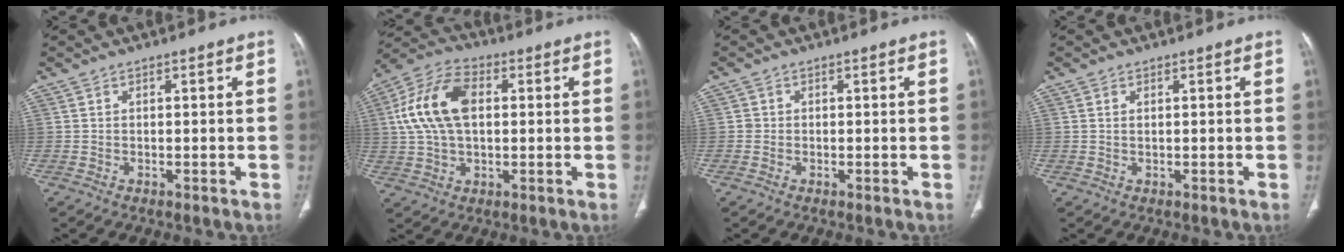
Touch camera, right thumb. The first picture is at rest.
{"total": 14.2, "force": [2.3, 8.6, 11.1], "torque": [-0.218, 0.023, 0.039]}
{"total": 0.9, "force": [-0.1, 0.8, 0.1], "torque": [0.003, 0.003, -0.002]}
{"total": 0.6, "force": [0.3, 0.2, 0.5], "torque": [-0.014, 0.002, 0.007]}